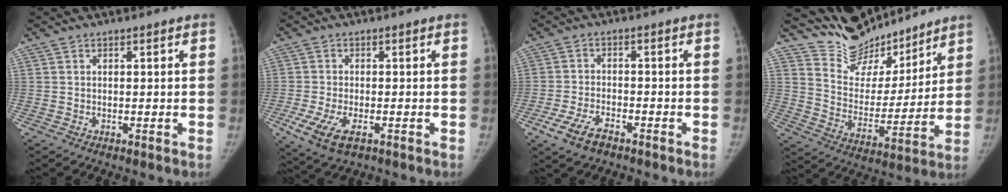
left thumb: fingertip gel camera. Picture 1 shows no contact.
{"total": 7.2, "force": [-2.8, 3.6, 5.6], "torque": [-0.119, -0.010, -0.044]}
{"total": 6.2, "force": [-3.8, 3.0, 3.9], "torque": [-0.086, 0.011, -0.069]}
{"total": 15.8, "force": [14.6, 5.4, 2.6], "torque": [-0.002, -0.107, 0.255]}